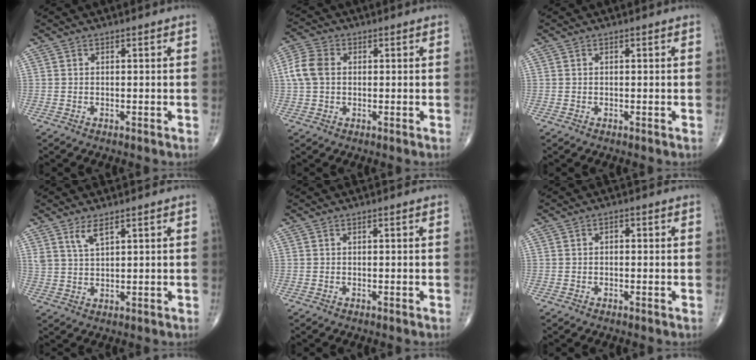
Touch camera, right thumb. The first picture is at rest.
{"total": 6.2, "force": [0.5, 4.6, 4.2], "torque": [-0.096, 0.015, 0.007]}
{"total": 0.0}
{"total": 3.6, "force": [2.4, 1.0, 2.5], "torque": [-0.050, -0.015, 0.053]}
{"total": 0.0}
{"total": 1.0, "force": [0.1, 0.6, 0.8], "torque": [-0.009, 0.004, -0.001]}